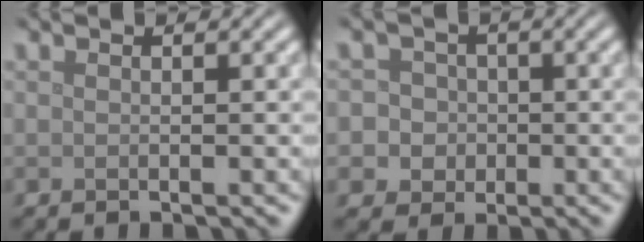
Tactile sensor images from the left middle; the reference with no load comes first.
{"total": 6.1, "force": [-0.8, 5.8, 1.5], "torque": [-0.015, 0.018, -0.038]}